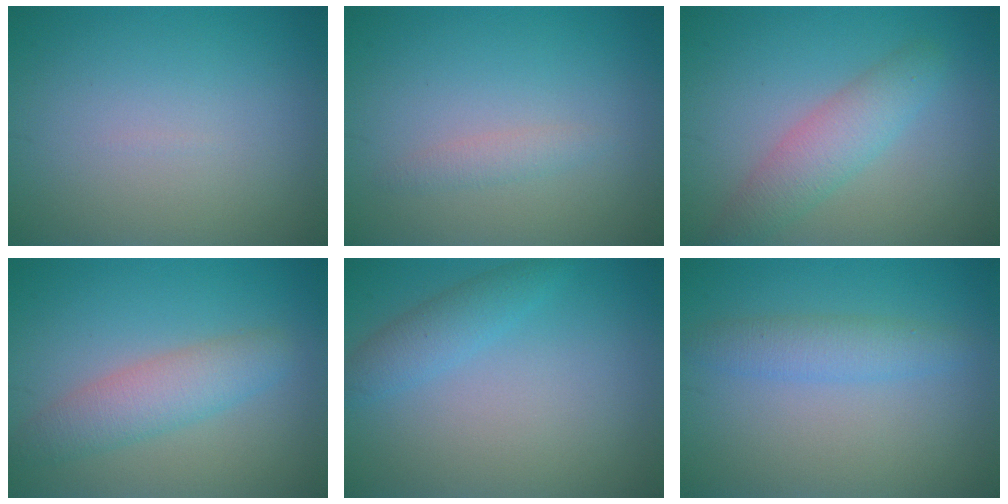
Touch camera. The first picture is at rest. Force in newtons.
{"total": 1.2, "press": 1.2, "slide": 0.0}
{"total": 3.6, "press": 3.6, "slide": 0.1}
{"total": 3.8, "press": 3.8, "slide": 0.1}
{"total": 2.3, "press": 2.3, "slide": 0.1}
{"total": 2.5, "press": 2.5, "slide": 0.2}